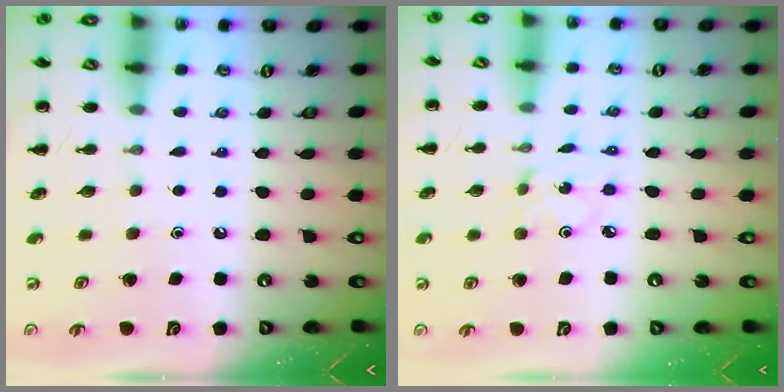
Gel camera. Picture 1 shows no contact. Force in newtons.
{"total": 1.0, "press": 1.0, "slide": 0.2}